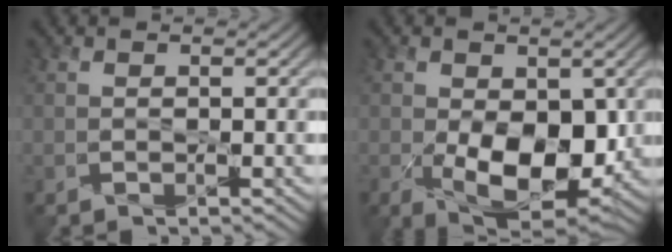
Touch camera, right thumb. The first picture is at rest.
{"total": 9.9, "force": [-1.5, 6.0, 7.7], "torque": [-0.137, -0.028, -0.016]}